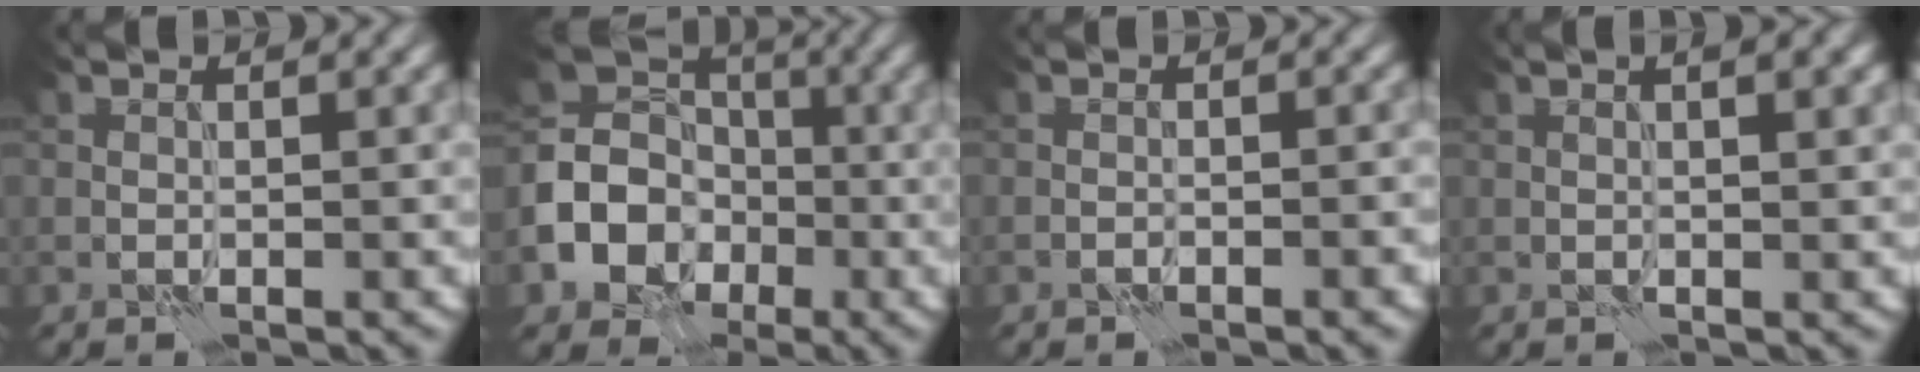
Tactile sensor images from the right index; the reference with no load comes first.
{"total": 7.8, "force": [-2.2, 6.5, 3.6], "torque": [-0.068, -0.004, -0.052]}
{"total": 1.0, "force": [-0.8, 0.2, 0.6], "torque": [-0.004, 0.007, -0.015]}
{"total": 4.0, "force": [1.9, 1.5, 3.1], "torque": [-0.026, 0.012, 0.005]}